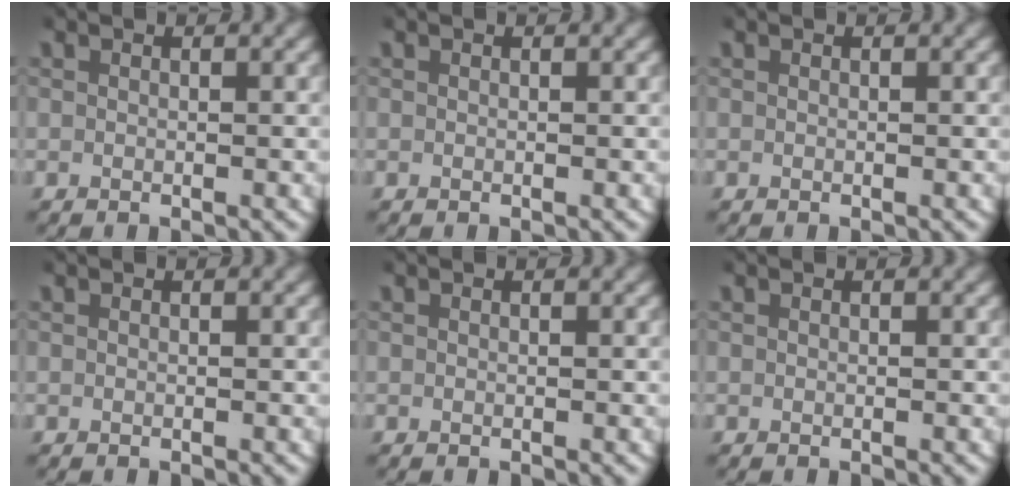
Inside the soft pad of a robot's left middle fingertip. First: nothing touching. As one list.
[{"total": 0.0}, {"total": 0.0}, {"total": 0.0}, {"total": 0.0}, {"total": 0.0}]